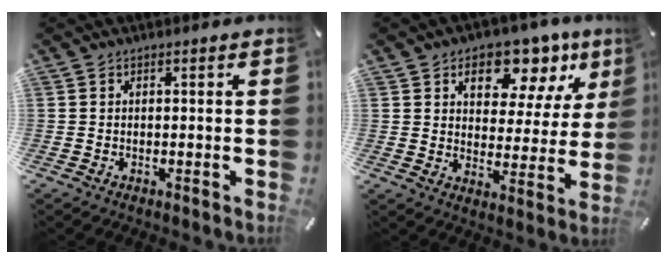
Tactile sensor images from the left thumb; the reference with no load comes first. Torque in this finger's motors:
{"motor_torque": [2.09, 2.12, 1.24, -1.53, 0.16]}